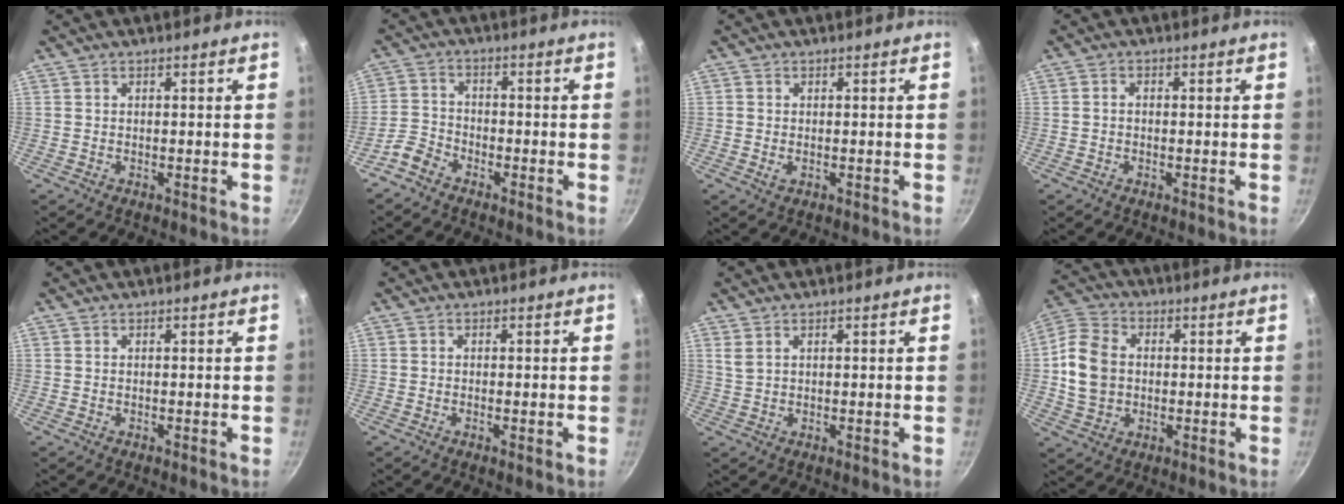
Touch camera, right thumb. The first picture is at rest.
{"total": 4.3, "force": [-3.3, 2.4, 1.3], "torque": [-0.025, 0.032, -0.076]}
{"total": 1.4, "force": [-0.3, 1.0, 1.0], "torque": [-0.019, -0.001, -0.005]}
{"total": 1.3, "force": [-0.2, 1.0, 0.8], "torque": [-0.017, 0.007, -0.006]}
{"total": 0.0}
{"total": 1.1, "force": [-0.3, 0.3, 1.0], "torque": [-0.019, 0.000, -0.007]}
{"total": 1.9, "force": [1.1, 1.0, 1.2], "torque": [-0.022, 0.000, 0.027]}
{"total": 11.2, "force": [0.3, 8.8, 6.9], "torque": [-0.113, 0.014, -0.004]}